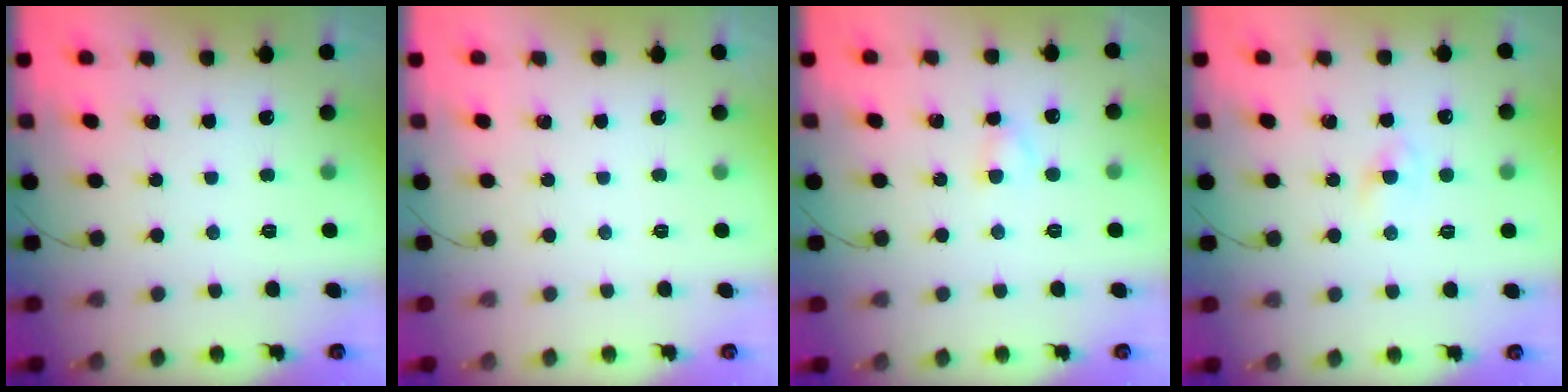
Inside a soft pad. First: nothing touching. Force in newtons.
{"total": 0.0}
{"total": 2.8, "press": 2.6, "slide": 1.1}
{"total": 1.2, "press": 1.0, "slide": 0.5}